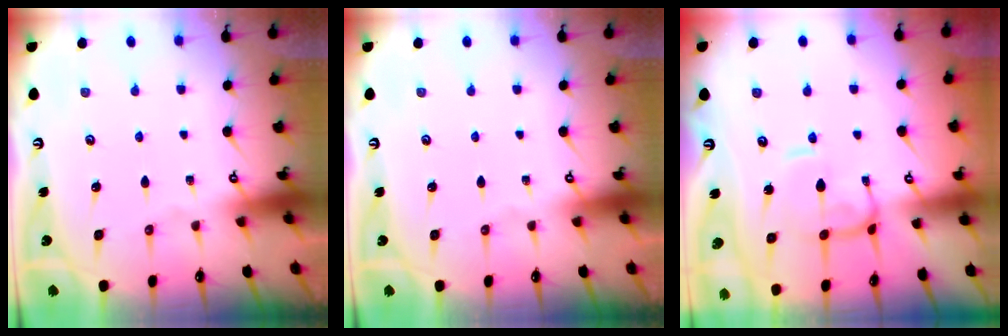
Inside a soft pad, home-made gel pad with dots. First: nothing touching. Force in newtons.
{"total": 0.0}
{"total": 1.5, "press": 1.5, "slide": 0.5}